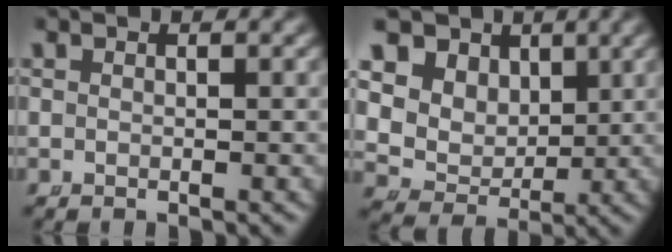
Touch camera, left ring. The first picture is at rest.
{"total": 14.6, "force": [3.1, 12.3, 7.1], "torque": [-0.168, -0.016, 0.042]}